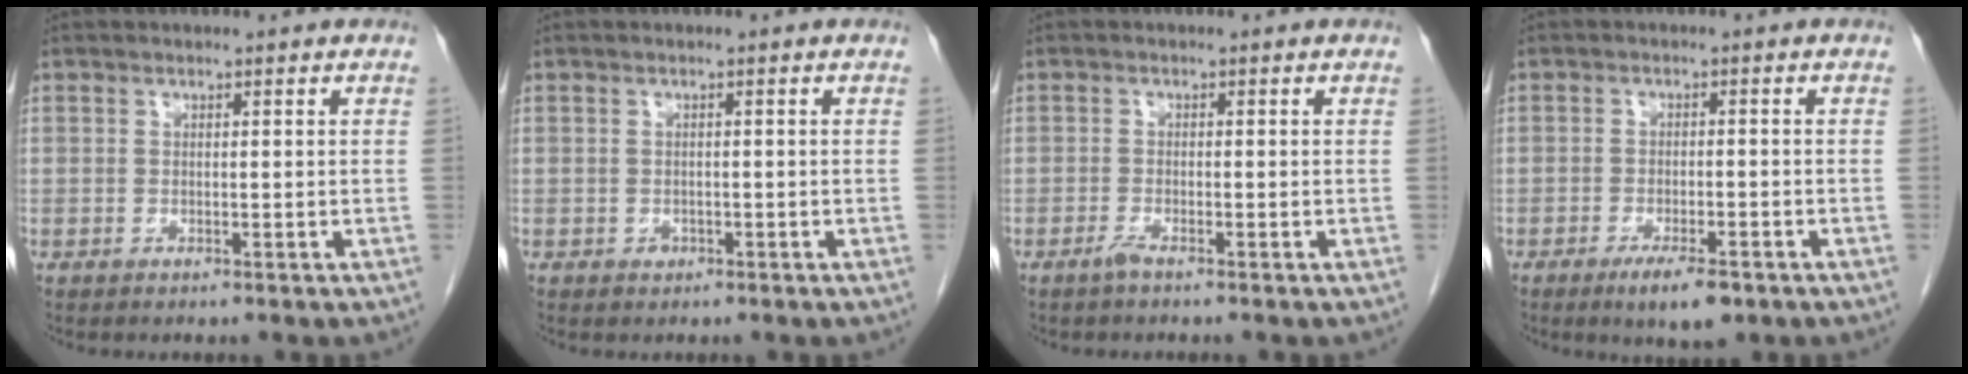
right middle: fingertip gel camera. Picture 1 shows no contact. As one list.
[{"total": 0.9, "force": [-0.4, 0.7, 0.2], "torque": [-0.003, 0.002, -0.004]}, {"total": 1.2, "force": [-1.0, 0.0, 0.7], "torque": [-0.019, -0.002, -0.021]}, {"total": 5.5, "force": [-3.4, 1.4, 4.0], "torque": [-0.071, -0.010, -0.048]}]